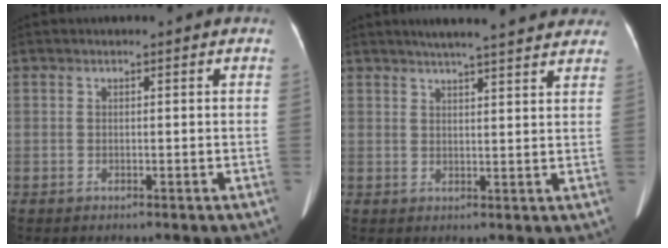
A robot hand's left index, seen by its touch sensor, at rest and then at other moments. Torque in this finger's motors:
{"motor_torque": [-0.07, -0.21, -0.02, 0.05]}